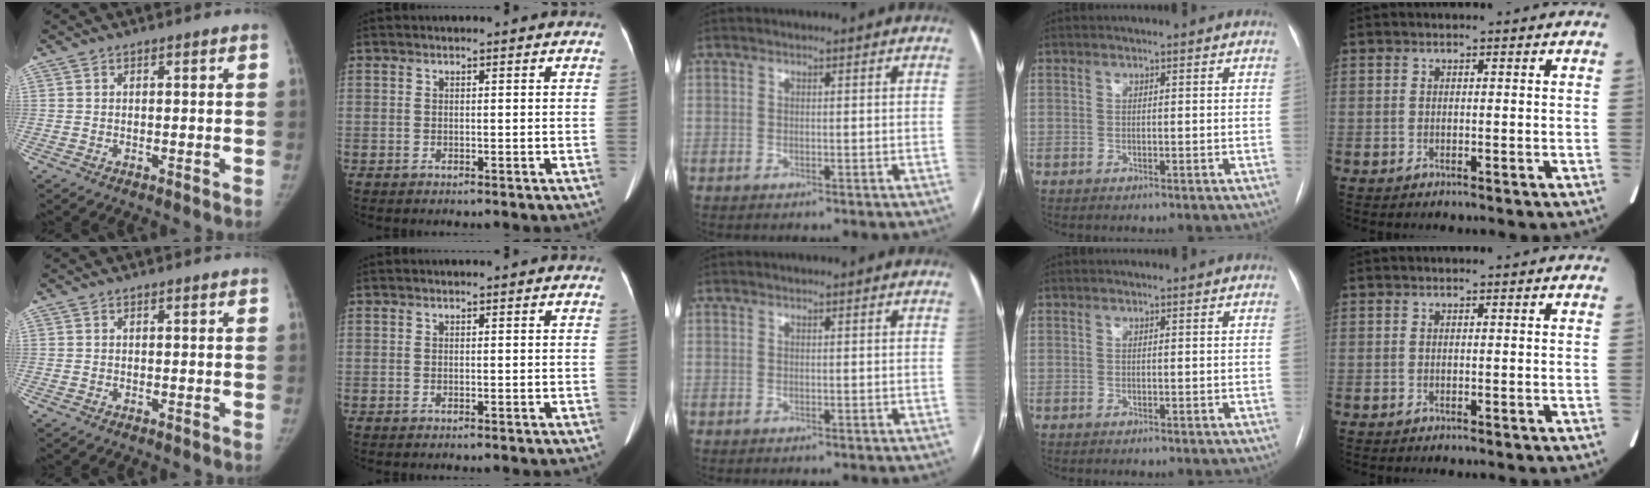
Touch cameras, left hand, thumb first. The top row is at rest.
{}